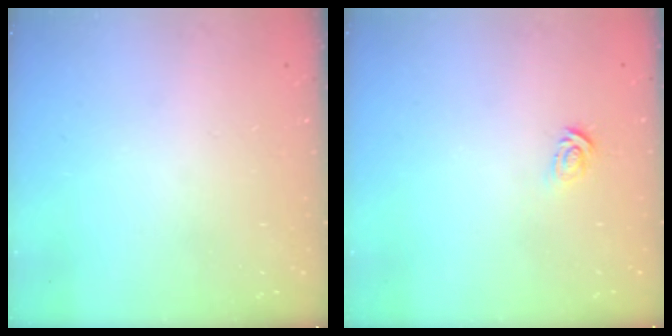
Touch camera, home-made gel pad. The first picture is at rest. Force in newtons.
{"total": 2.8, "press": 2.8, "slide": 0.2}